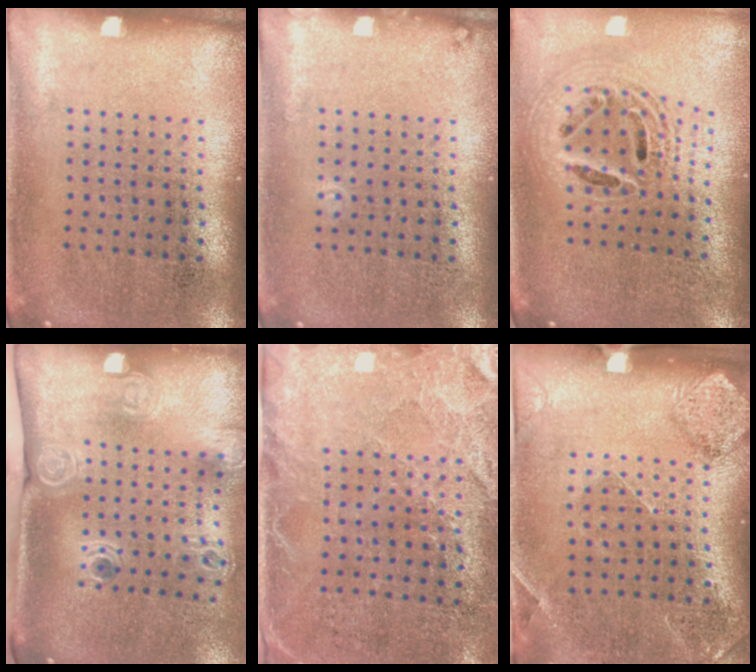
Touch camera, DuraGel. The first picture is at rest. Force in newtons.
{"total": 0.7, "press": 0.7, "slide": 0.1}
{"total": 2.1, "press": 1.7, "slide": 1.3}
{"total": 2.4, "press": 1.7, "slide": 1.7}
{"total": 2.7, "press": 2.3, "slide": 1.3}
{"total": 1.5, "press": 1.3, "slide": 0.8}